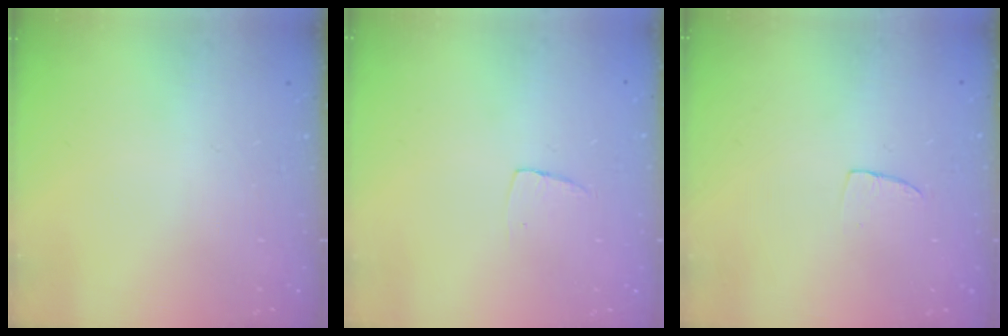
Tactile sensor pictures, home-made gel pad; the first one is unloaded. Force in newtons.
{"total": 3.5, "press": 3.5, "slide": 0.3}
{"total": 3.9, "press": 3.9, "slide": 0.3}